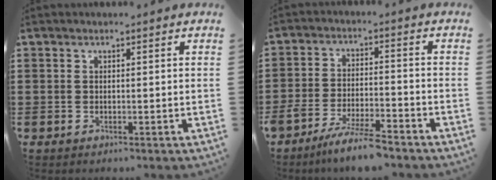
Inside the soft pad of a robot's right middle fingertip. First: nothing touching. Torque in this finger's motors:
{"motor_torque": [1.21, -0.93, 0.65, 0.10]}